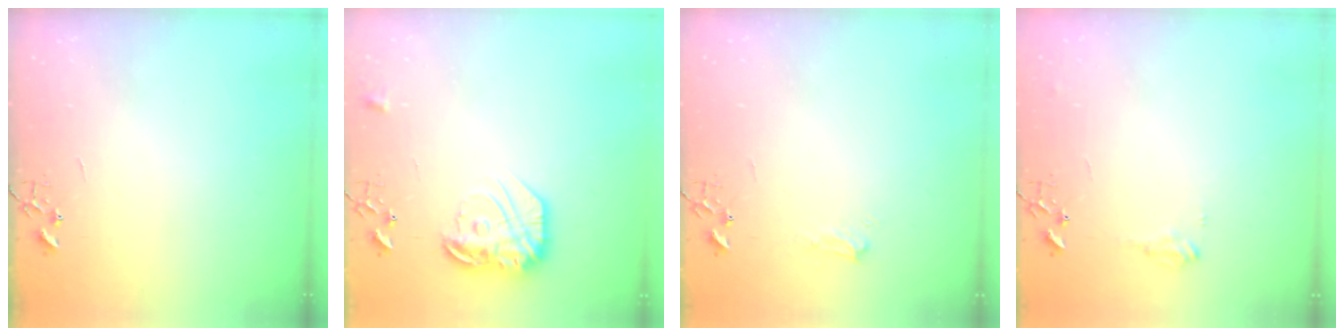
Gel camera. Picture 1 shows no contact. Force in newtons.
{"total": 18.3, "press": 18.2, "slide": 1.3}
{"total": 6.6, "press": 6.6, "slide": 0.5}
{"total": 7.7, "press": 7.7, "slide": 0.3}